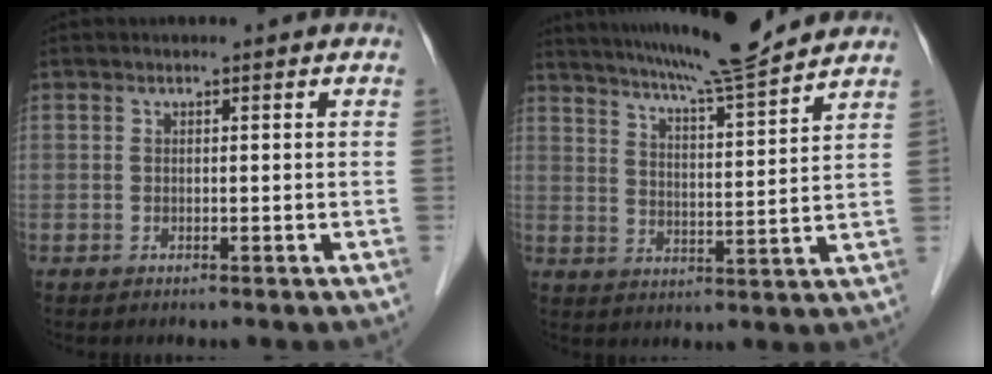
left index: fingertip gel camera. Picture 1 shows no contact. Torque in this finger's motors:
{"motor_torque": [1.11, -1.03, 0.50, 0.12]}